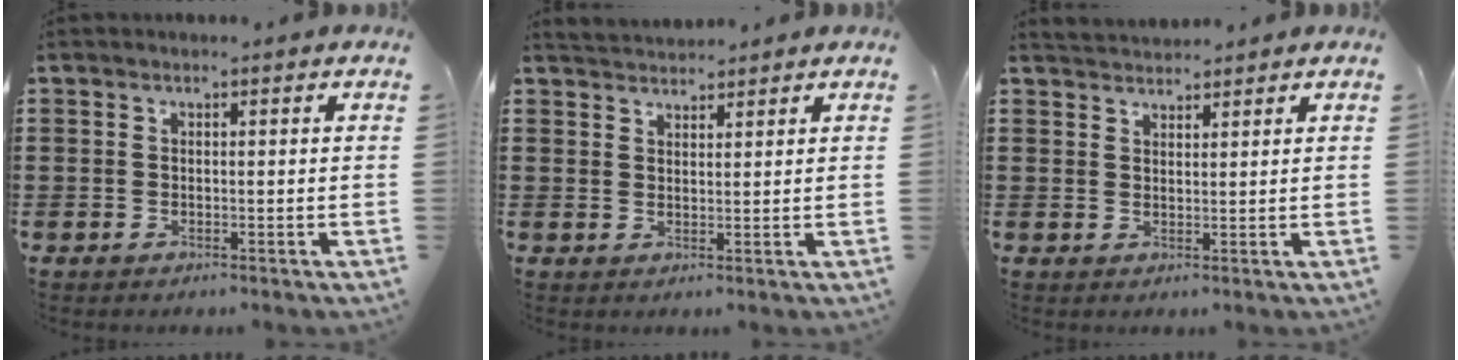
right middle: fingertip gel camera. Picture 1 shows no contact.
{"total": 2.4, "force": [2.4, 0.3, -0.3], "torque": [-0.001, 0.000, 0.047]}
{"total": 2.3, "force": [2.2, 0.3, -0.2], "torque": [-0.002, 0.002, 0.044]}